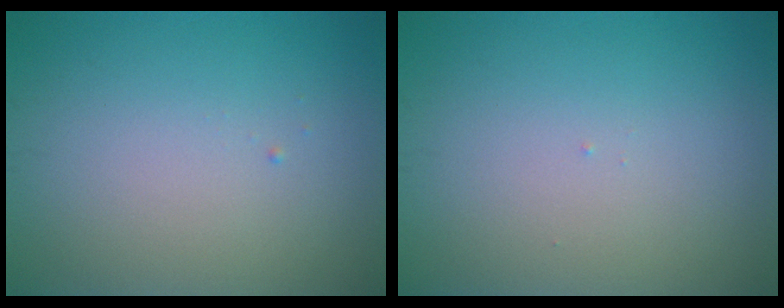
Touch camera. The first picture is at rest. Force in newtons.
{"total": 0.0}